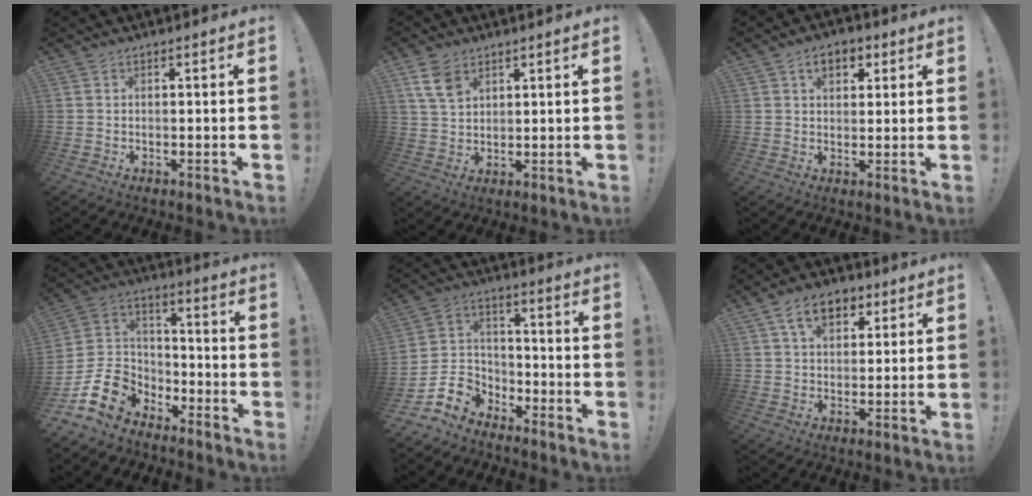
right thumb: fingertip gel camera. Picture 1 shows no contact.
{"total": 7.9, "force": [4.3, 5.0, 4.3], "torque": [-0.076, -0.015, 0.084]}
{"total": 6.6, "force": [2.8, 4.3, 4.1], "torque": [-0.050, 0.001, 0.048]}
{"total": 14.8, "force": [-8.6, 10.5, 5.9], "torque": [-0.102, 0.056, -0.151]}
{"total": 11.2, "force": [-7.9, 7.2, 3.5], "torque": [-0.066, 0.050, -0.147]}
{"total": 10.6, "force": [5.1, 6.9, 6.1], "torque": [-0.088, -0.006, 0.095]}